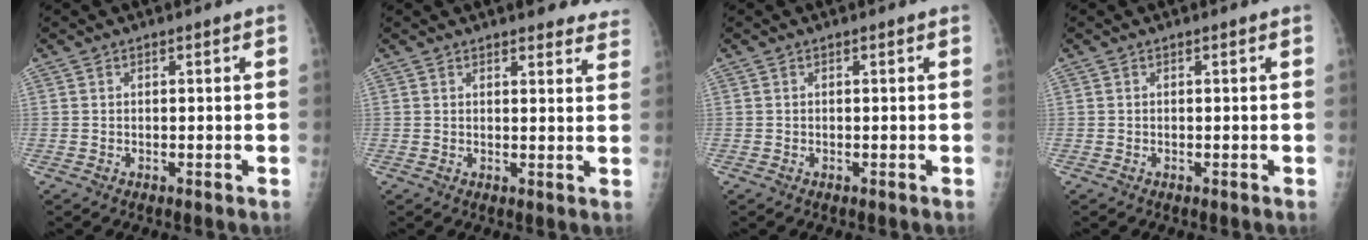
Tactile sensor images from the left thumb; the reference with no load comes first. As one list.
[{"total": 9.2, "force": [8.2, 2.5, 3.4], "torque": [0.002, -0.029, 0.077]}, {"total": 0.0}, {"total": 0.0}]